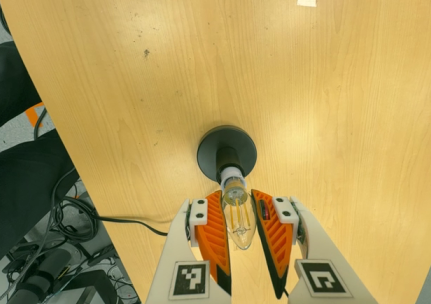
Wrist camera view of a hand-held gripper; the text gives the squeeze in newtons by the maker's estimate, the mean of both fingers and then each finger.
{"total": 14.2, "left": 14.4, "right": 13.9}